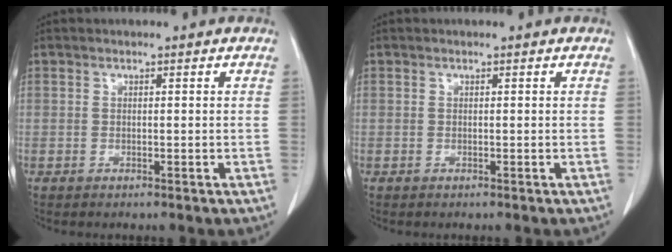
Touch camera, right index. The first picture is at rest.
{"total": 0.0}